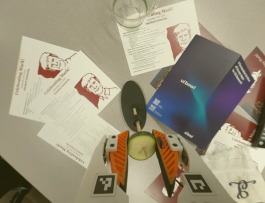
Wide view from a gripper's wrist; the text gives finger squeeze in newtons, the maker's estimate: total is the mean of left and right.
{"total": 13.6, "left": 14.0, "right": 13.2}